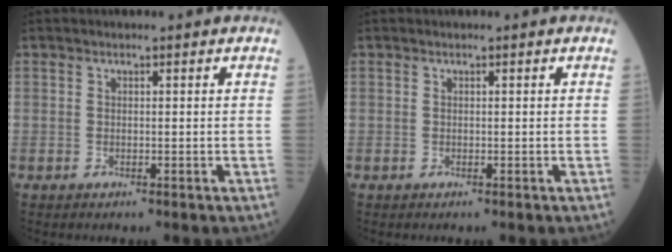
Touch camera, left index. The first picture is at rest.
{"total": 0.0}